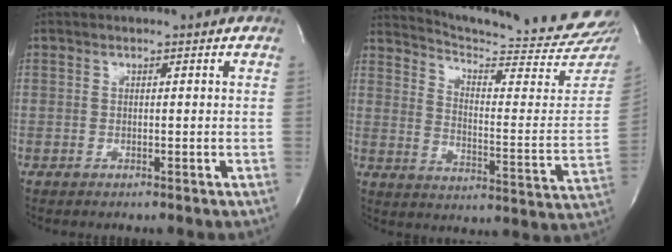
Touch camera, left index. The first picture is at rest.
{"total": 22.4, "force": [21.3, -0.4, 6.8], "torque": [-0.109, -0.132, 0.268]}